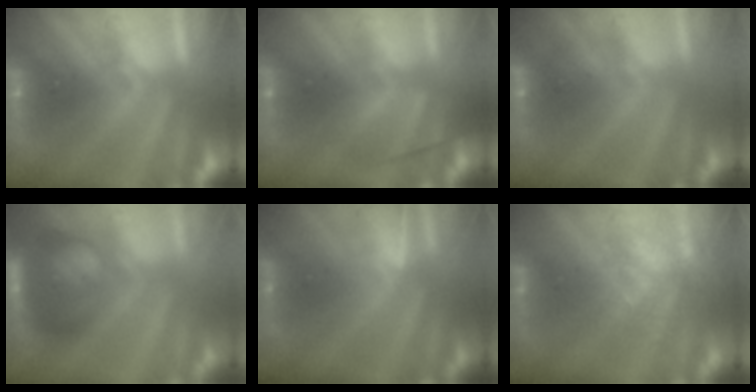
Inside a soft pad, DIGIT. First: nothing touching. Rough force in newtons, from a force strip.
{"total": 2.9}
{"total": 1.7}
{"total": 8.6}
{"total": 1.6}
{"total": 2.6}